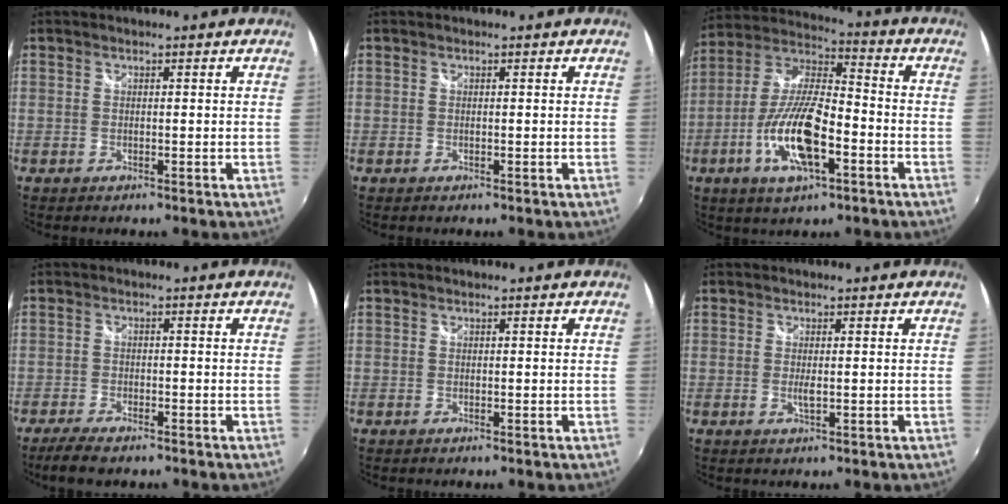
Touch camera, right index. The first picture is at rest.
{"total": 0.0}
{"total": 15.7, "force": [-5.7, 5.3, 13.7], "torque": [-0.282, -0.009, -0.110]}
{"total": 5.6, "force": [-4.4, 1.4, 3.1], "torque": [-0.079, -0.016, -0.080]}
{"total": 0.0}
{"total": 1.7, "force": [-0.1, 0.2, 1.7], "torque": [-0.032, -0.005, -0.003]}